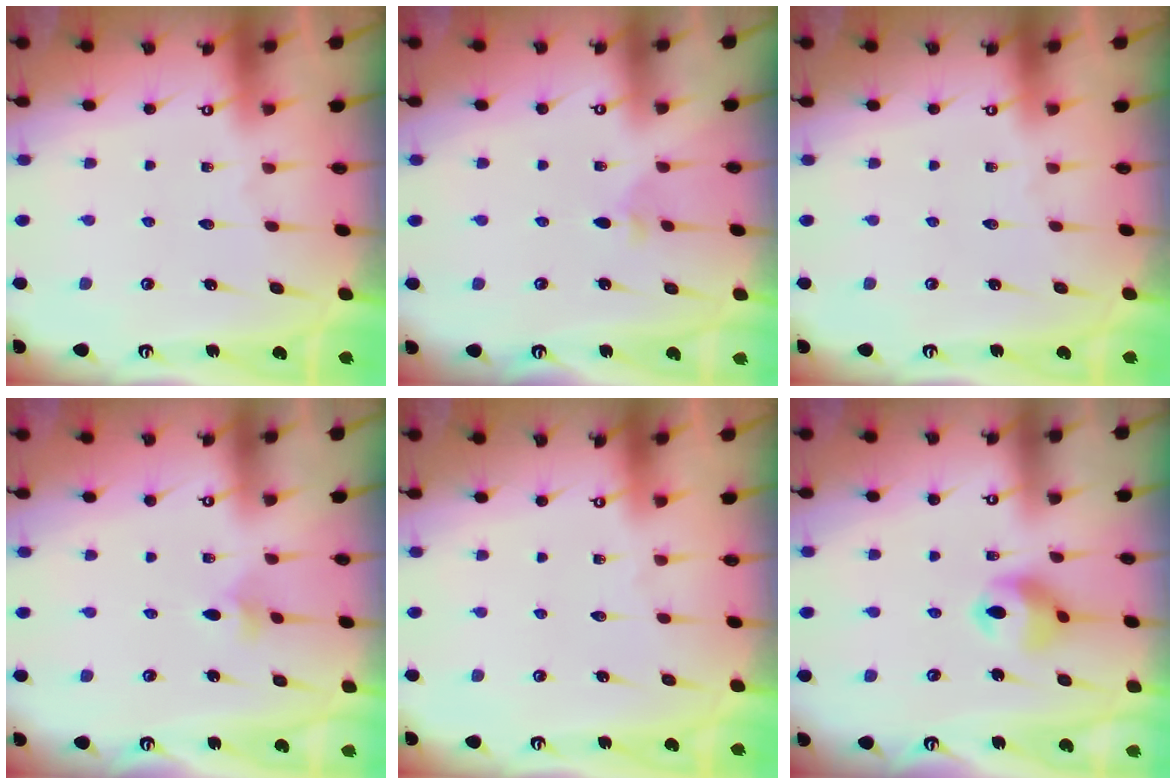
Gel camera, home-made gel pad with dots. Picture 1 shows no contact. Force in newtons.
{"total": 2.7, "press": 2.6, "slide": 0.9}
{"total": 0.0}
{"total": 2.7, "press": 2.6, "slide": 0.5}
{"total": 0.0}
{"total": 10.7, "press": 10.5, "slide": 2.1}